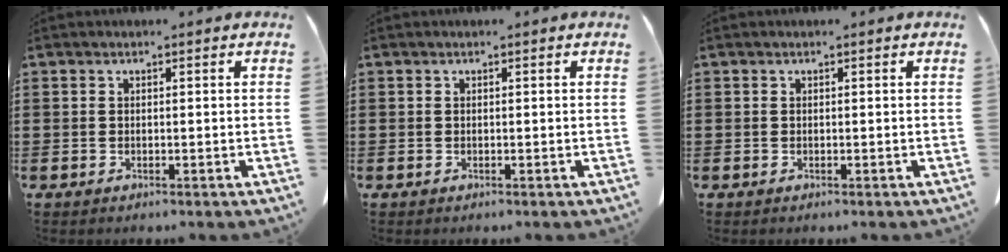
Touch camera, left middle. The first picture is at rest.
{"total": 0.0}
{"total": 0.0}